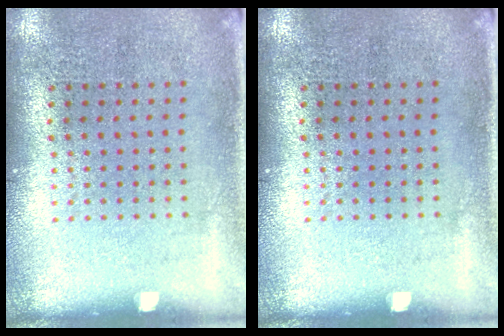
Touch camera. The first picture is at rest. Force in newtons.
{"total": 0.0}